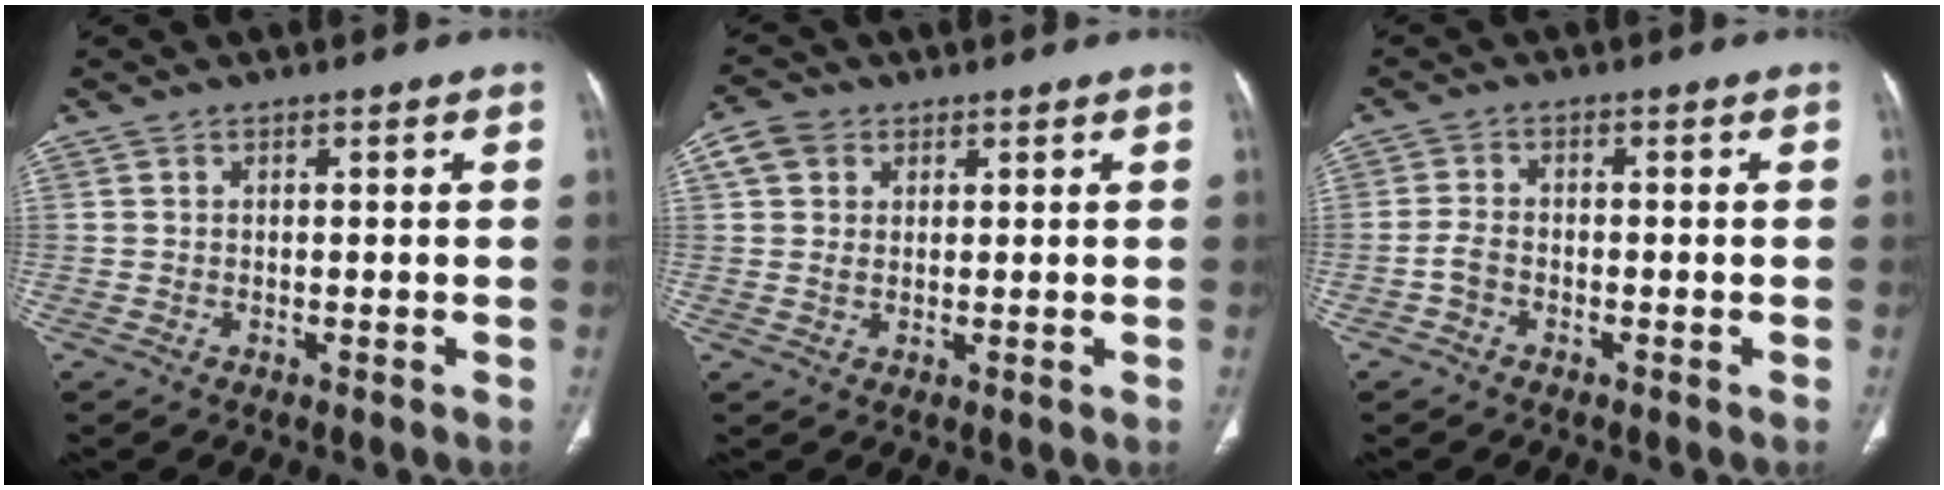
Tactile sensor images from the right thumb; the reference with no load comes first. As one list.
[{"total": 4.7, "force": [1.9, 3.7, 2.3], "torque": [-0.036, 0.003, 0.038]}, {"total": 2.6, "force": [-1.2, 1.8, 1.4], "torque": [-0.030, 0.012, -0.026]}]